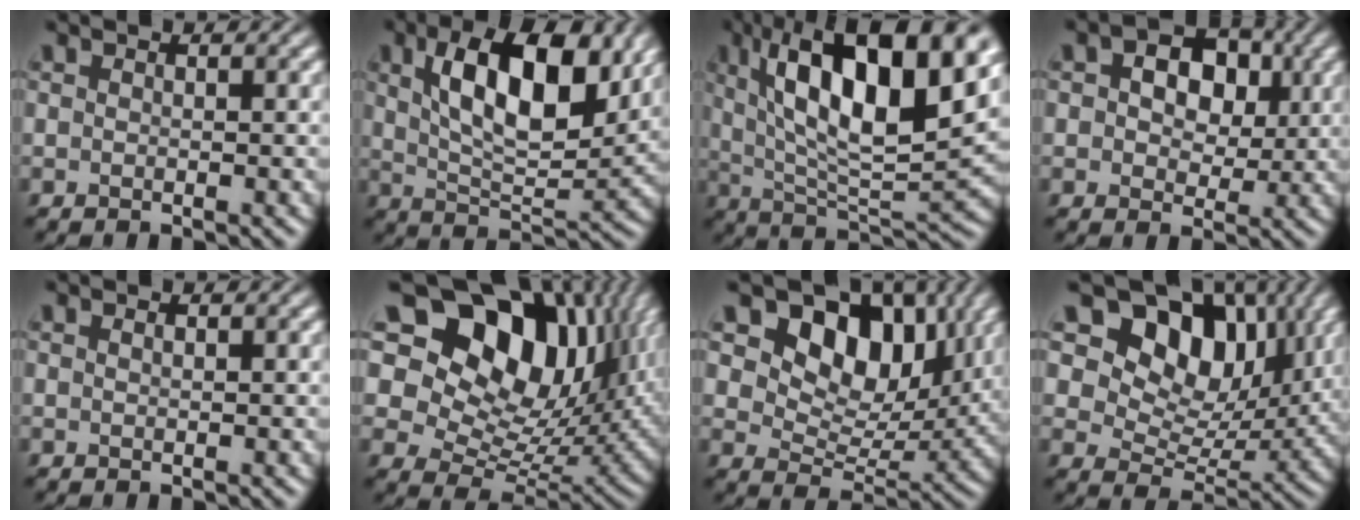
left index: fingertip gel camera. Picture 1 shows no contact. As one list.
[{"total": 10.6, "force": [3.7, 4.8, 8.7], "torque": [-0.137, 0.001, 0.061]}, {"total": 15.2, "force": [6.0, 4.8, 13.1], "torque": [-0.214, 0.012, 0.098]}, {"total": 6.5, "force": [1.6, 4.3, 4.6], "torque": [-0.062, 0.009, 0.010]}, {"total": 0.0}, {"total": 17.0, "force": [8.0, 10.8, 10.5], "torque": [-0.194, 0.030, 0.139]}, {"total": 10.4, "force": [5.0, 6.6, 6.4], "torque": [-0.099, -0.003, 0.077]}, {"total": 11.9, "force": [5.6, 7.7, 7.1], "torque": [-0.108, 0.003, 0.087]}]